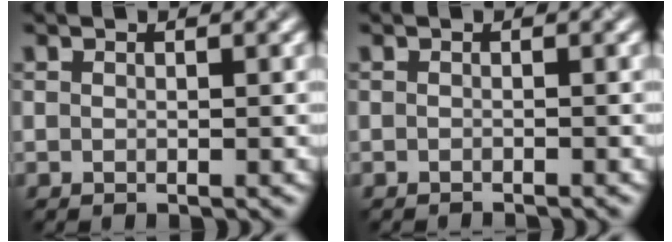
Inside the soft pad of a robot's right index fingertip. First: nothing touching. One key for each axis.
{"total": 1.0, "fx": -1.0, "fy": 0.0, "fz": 0.2, "tx": 0.004, "ty": 0.000, "tz": -0.014}